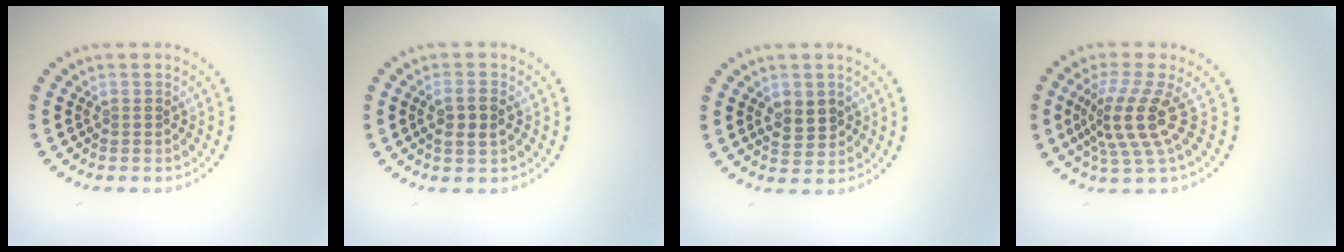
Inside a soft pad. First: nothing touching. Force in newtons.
{"total": 2.2, "press": 2.1, "slide": 0.5}
{"total": 2.4, "press": 2.4, "slide": 0.3}
{"total": 4.5, "press": 3.2, "slide": 3.1}